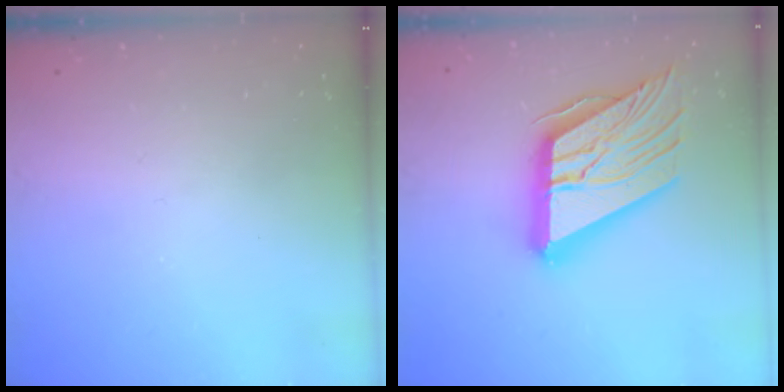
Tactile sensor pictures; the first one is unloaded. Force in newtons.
{"total": 23.2, "press": 23.0, "slide": 2.7}